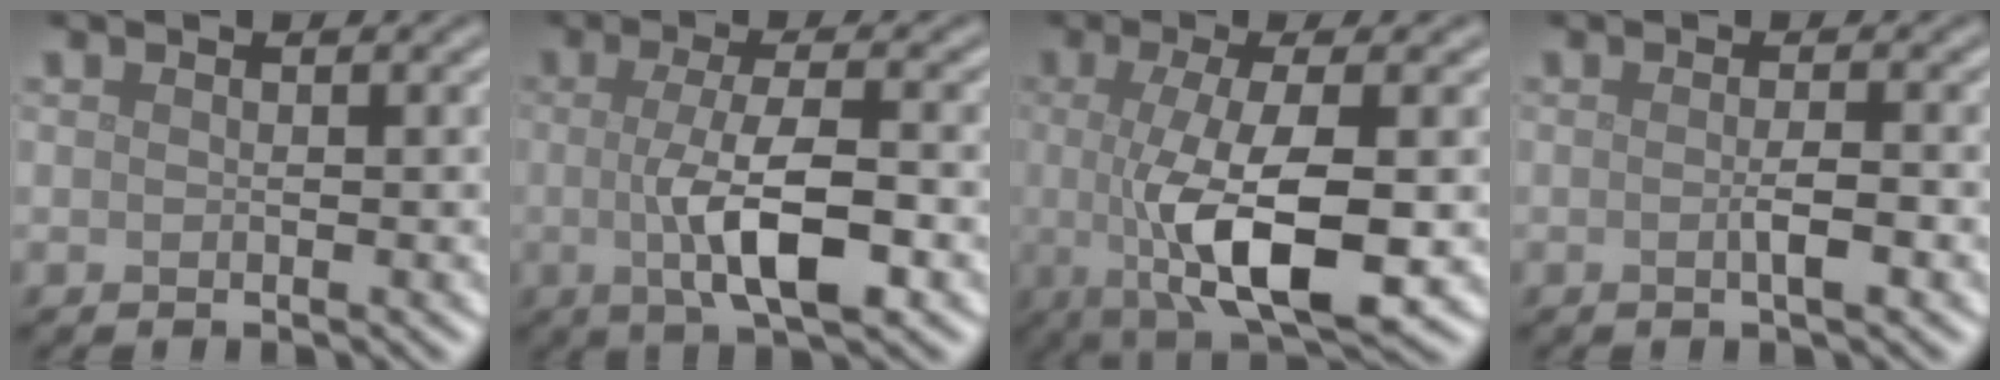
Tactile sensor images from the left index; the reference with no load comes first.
{"total": 6.5, "force": [-0.9, 1.8, 6.2], "torque": [-0.107, -0.004, -0.017]}
{"total": 8.8, "force": [-1.1, 2.5, 8.3], "torque": [-0.144, -0.013, -0.016]}
{"total": 1.9, "force": [-0.3, 0.2, 1.8], "torque": [-0.032, -0.001, -0.008]}